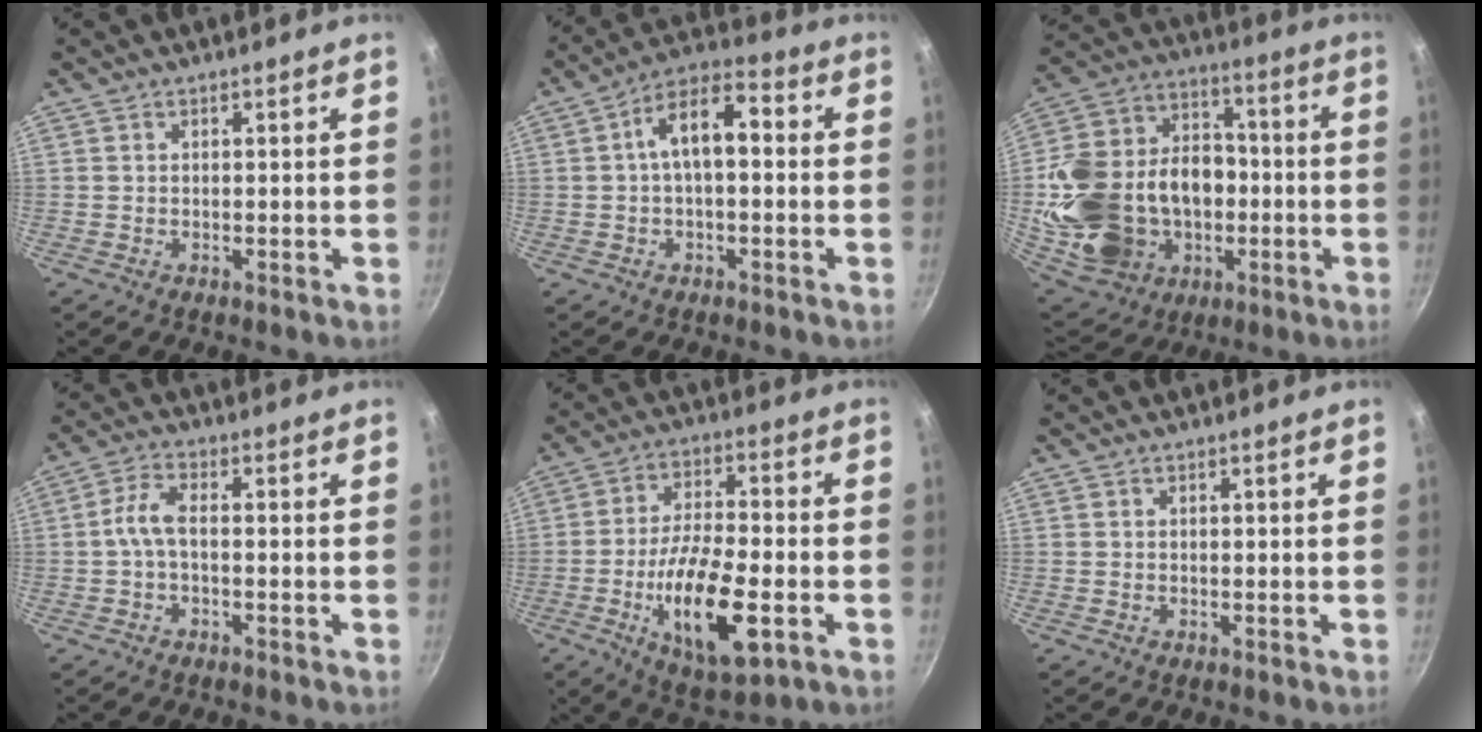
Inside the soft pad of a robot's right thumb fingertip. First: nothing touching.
{"total": 10.0, "force": [0.8, 5.0, 8.6], "torque": [-0.125, 0.039, 0.001]}
{"total": 28.1, "force": [-4.2, 21.3, 17.9], "torque": [-0.327, 0.052, -0.049]}
{"total": 5.4, "force": [-1.1, 2.7, 4.5], "torque": [-0.096, 0.028, -0.032]}
{"total": 17.0, "force": [-5.0, 6.4, 14.9], "torque": [-0.260, 0.012, -0.085]}
{"total": 0.0}